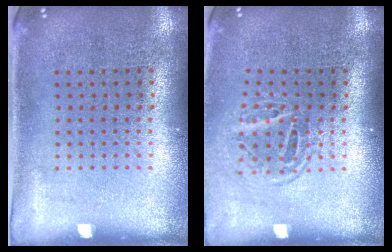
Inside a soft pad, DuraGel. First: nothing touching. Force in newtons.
{"total": 1.5, "press": 1.0, "slide": 1.1}